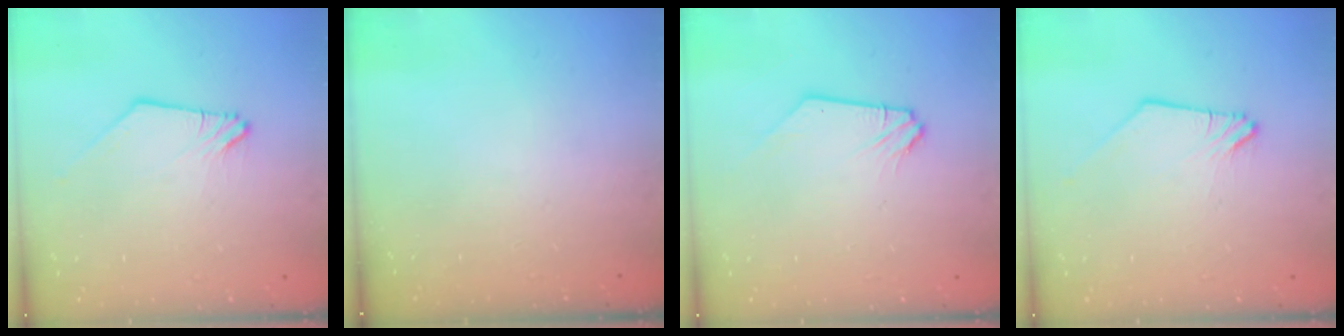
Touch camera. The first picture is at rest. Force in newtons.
{"total": 0.0}
{"total": 0.8, "press": 0.7, "slide": 0.1}
{"total": 0.0}